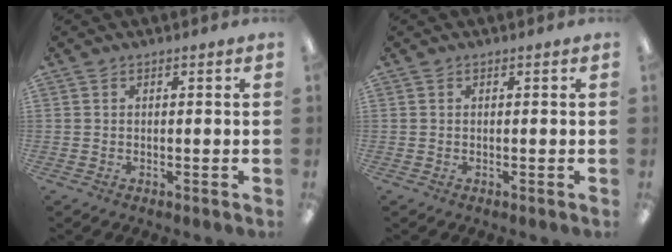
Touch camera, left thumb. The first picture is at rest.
{"total": 0.0}